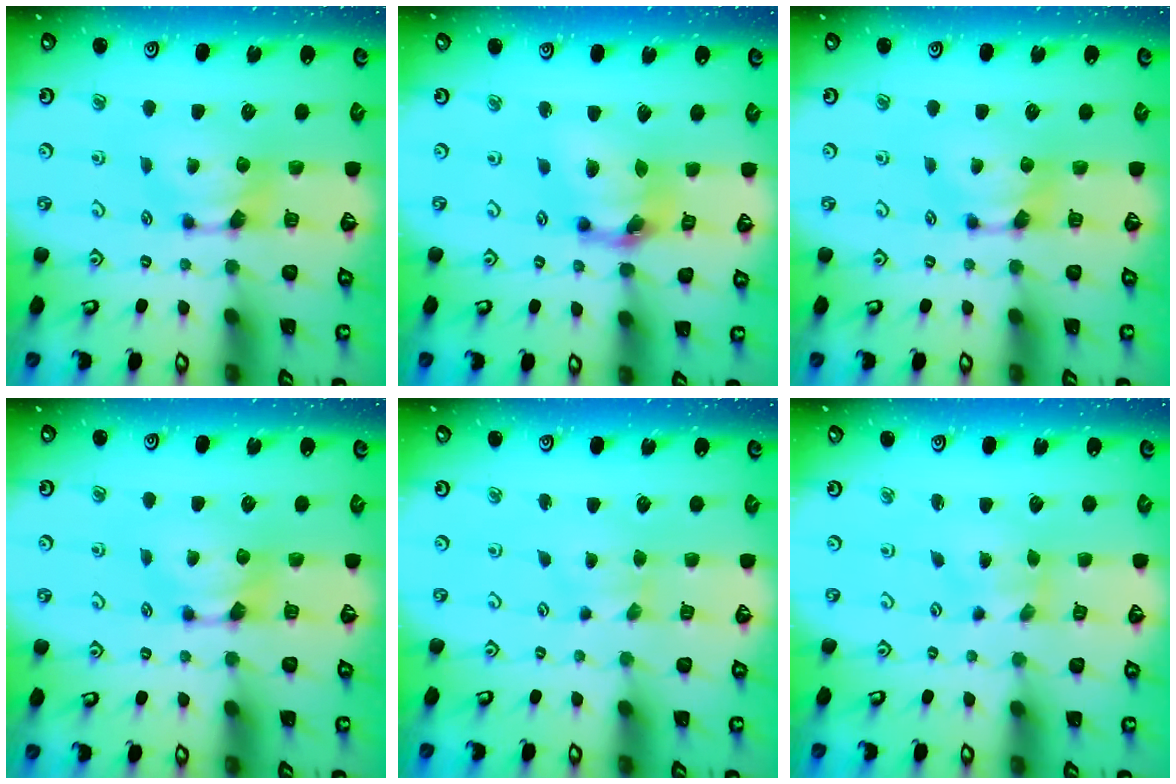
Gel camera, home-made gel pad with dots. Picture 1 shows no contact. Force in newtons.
{"total": 6.5, "press": 6.1, "slide": 2.1}
{"total": 0.0}
{"total": 0.0}
{"total": 1.0, "press": 0.9, "slide": 0.3}
{"total": 2.0, "press": 1.7, "slide": 1.0}